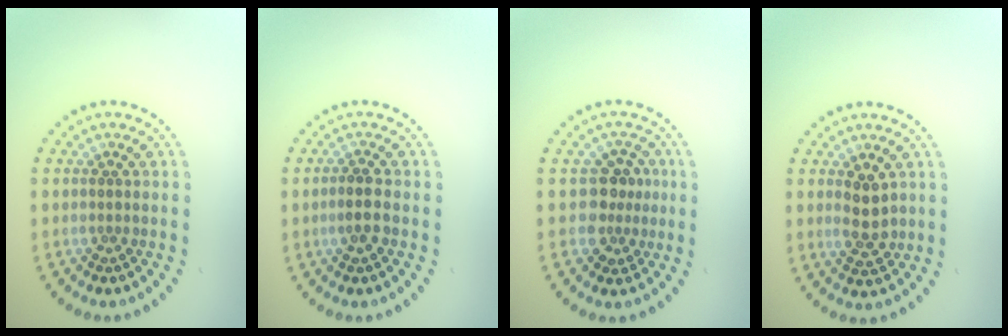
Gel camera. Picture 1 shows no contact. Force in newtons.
{"total": 1.9, "press": 1.8, "slide": 0.5}
{"total": 3.0, "press": 2.6, "slide": 1.5}
{"total": 2.6, "press": 2.6, "slide": 0.3}